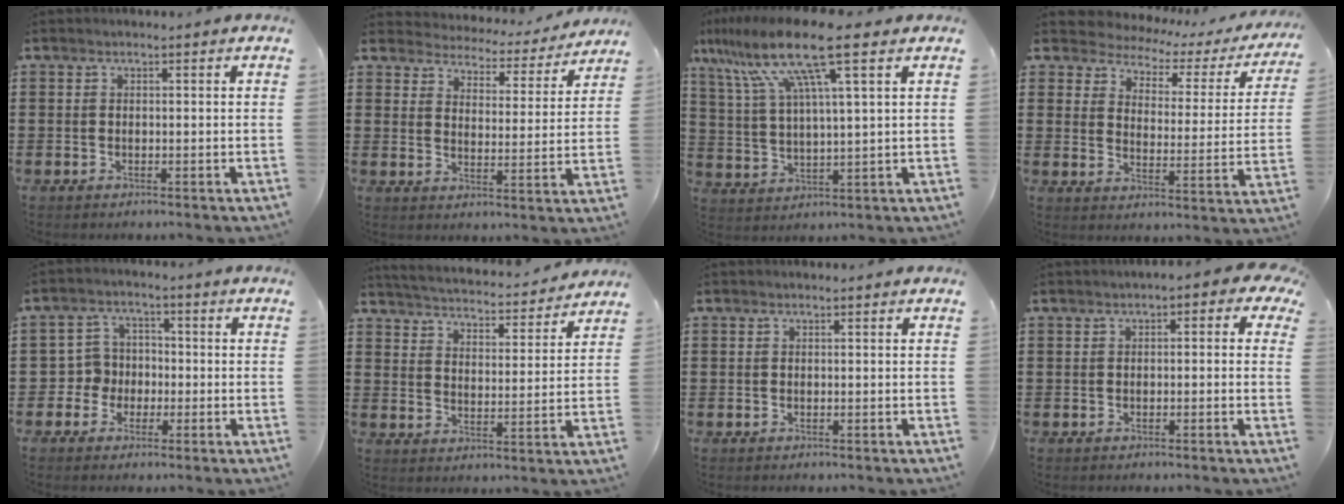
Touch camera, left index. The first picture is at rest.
{"total": 3.7, "force": [3.7, 0.4, -0.2], "torque": [-0.022, -0.032, 0.059]}
{"total": 13.4, "force": [8.1, 1.1, 10.6], "torque": [-0.246, -0.023, 0.129]}
{"total": 3.3, "force": [2.9, 1.3, 0.6], "torque": [-0.037, -0.023, 0.041]}
{"total": 4.4, "force": [-1.6, 4.0, 0.9], "torque": [-0.041, 0.008, -0.036]}
{"total": 3.8, "force": [3.7, -0.4, 0.3], "torque": [-0.030, -0.037, 0.057]}
{"total": 0.0}
{"total": 1.3, "force": [-0.6, 0.6, 1.0], "torque": [-0.022, 0.005, -0.015]}